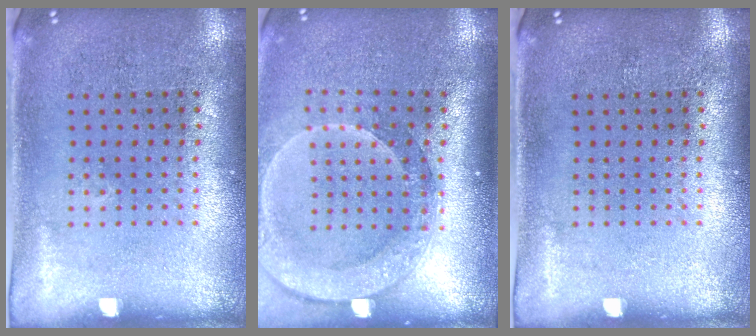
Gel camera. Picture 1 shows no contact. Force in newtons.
{"total": 2.5, "press": 2.0, "slide": 1.5}
{"total": 0.0}